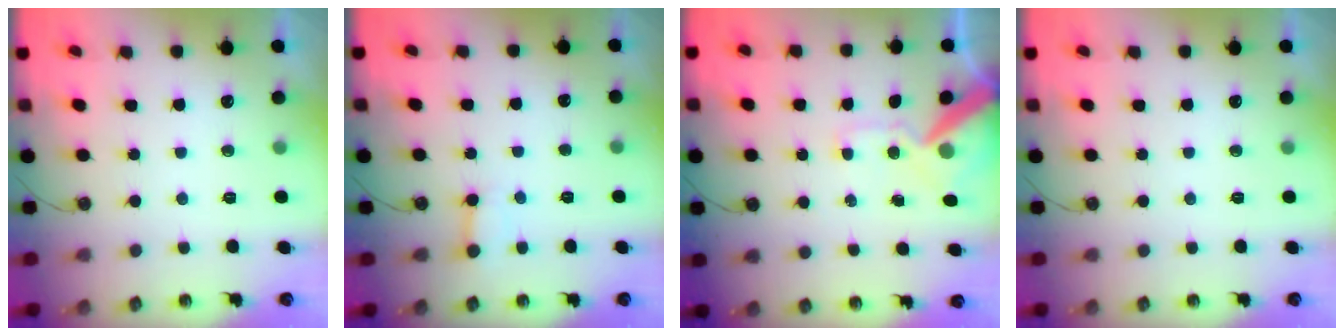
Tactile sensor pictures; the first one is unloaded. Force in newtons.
{"total": 3.0, "press": 3.0, "slide": 0.4}
{"total": 13.1, "press": 12.9, "slide": 2.2}
{"total": 0.0}